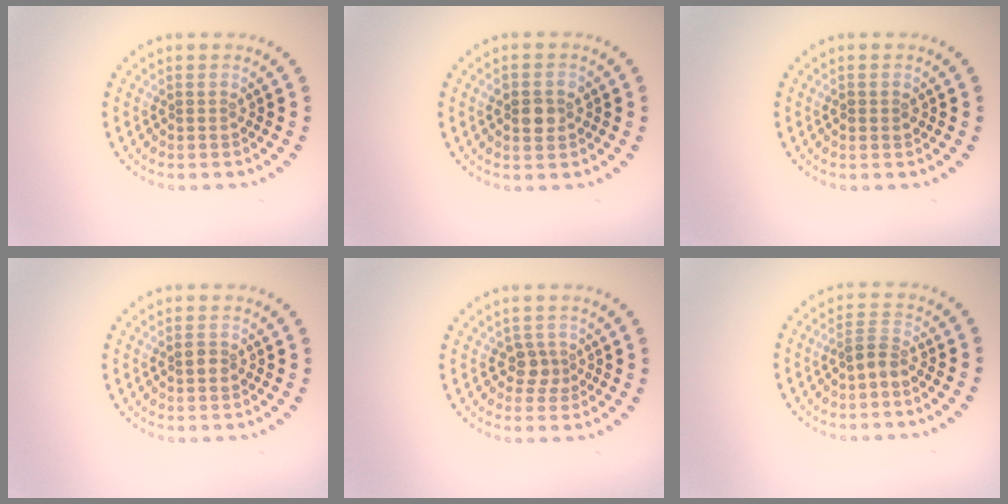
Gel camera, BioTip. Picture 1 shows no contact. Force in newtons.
{"total": 2.3, "press": 2.3, "slide": 0.2}
{"total": 0.8, "press": 0.7, "slide": 0.1}
{"total": 1.1, "press": 1.1, "slide": 0.1}
{"total": 1.8, "press": 1.5, "slide": 1.1}
{"total": 1.8, "press": 1.3, "slide": 1.2}